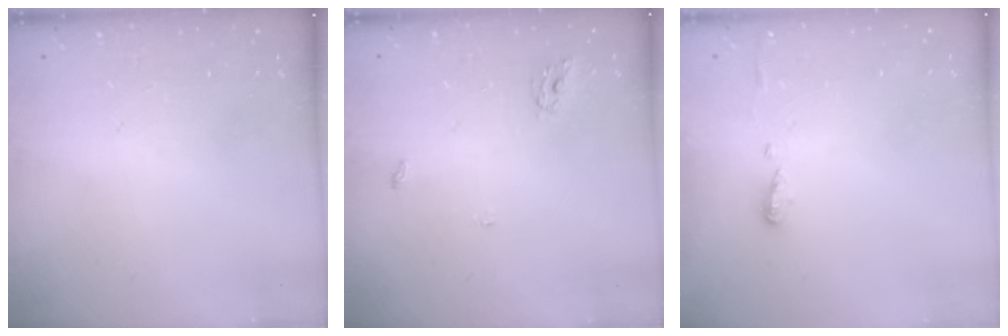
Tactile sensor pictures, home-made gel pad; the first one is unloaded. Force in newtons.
{"total": 3.4, "press": 3.3, "slide": 0.3}
{"total": 4.9, "press": 4.9, "slide": 0.6}